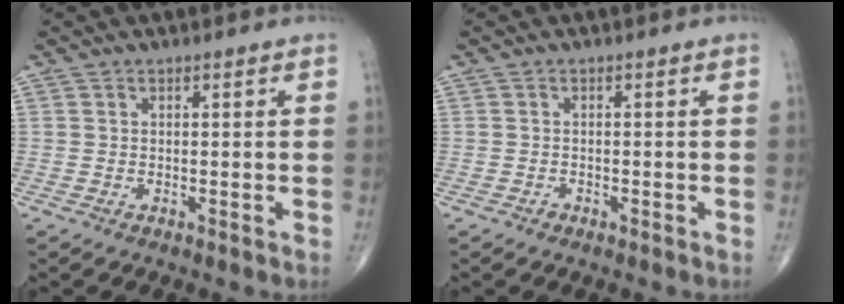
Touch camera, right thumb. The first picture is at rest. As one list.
[{"total": 0.7, "force": [-0.5, 0.5, 0.1], "torque": [0.000, 0.002, -0.010]}]